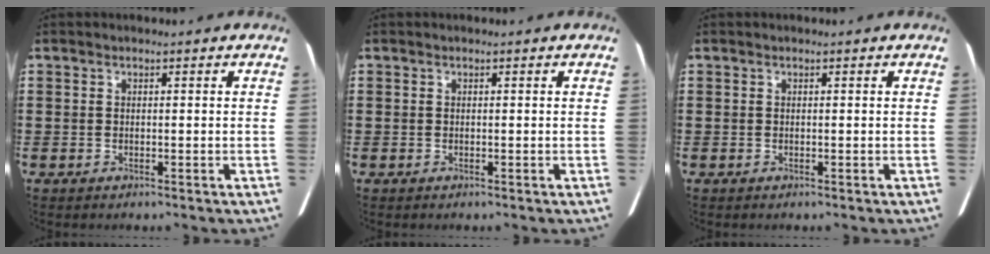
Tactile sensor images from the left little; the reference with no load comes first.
{"total": 0.0}
{"total": 0.0}